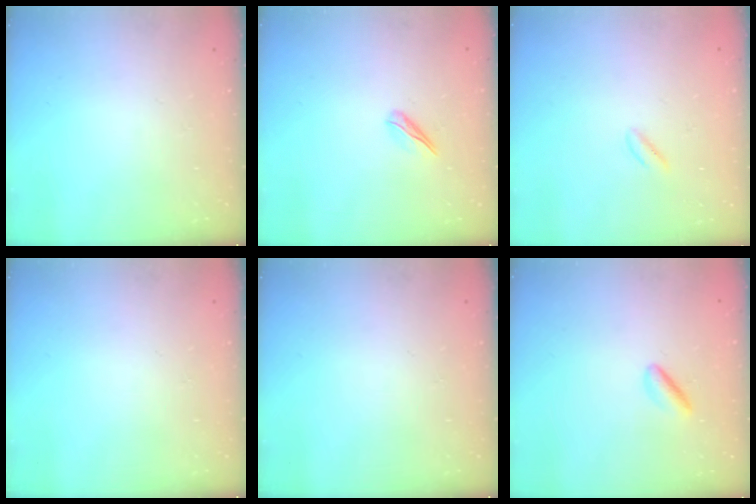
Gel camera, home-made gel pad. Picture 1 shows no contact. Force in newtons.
{"total": 3.6, "press": 3.5, "slide": 1.1}
{"total": 0.8, "press": 0.4, "slide": 0.7}
{"total": 0.0}
{"total": 0.0}
{"total": 2.7, "press": 2.6, "slide": 0.7}